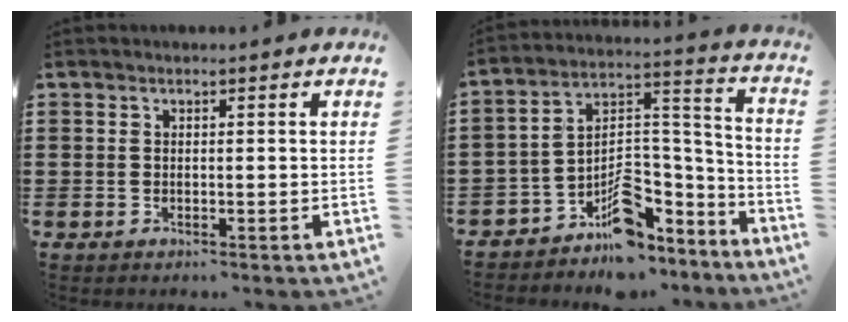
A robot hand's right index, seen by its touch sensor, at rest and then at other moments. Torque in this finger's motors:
{"motor_torque": [1.68, -0.46, 0.41, 0.19]}